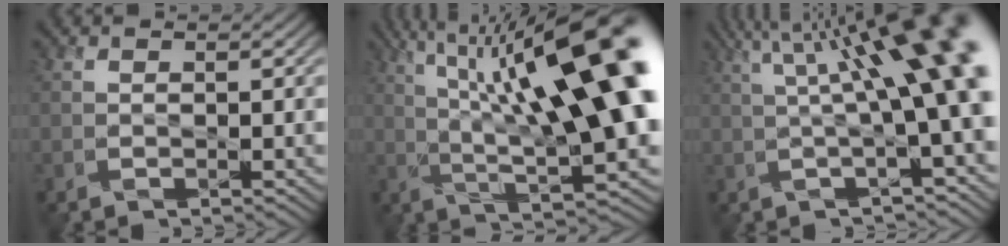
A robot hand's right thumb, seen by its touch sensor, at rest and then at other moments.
{"total": 19.5, "force": [5.3, 5.5, 17.9], "torque": [-0.284, 0.041, 0.093]}
{"total": 13.3, "force": [3.3, 3.1, 12.5], "torque": [-0.174, 0.014, 0.061]}